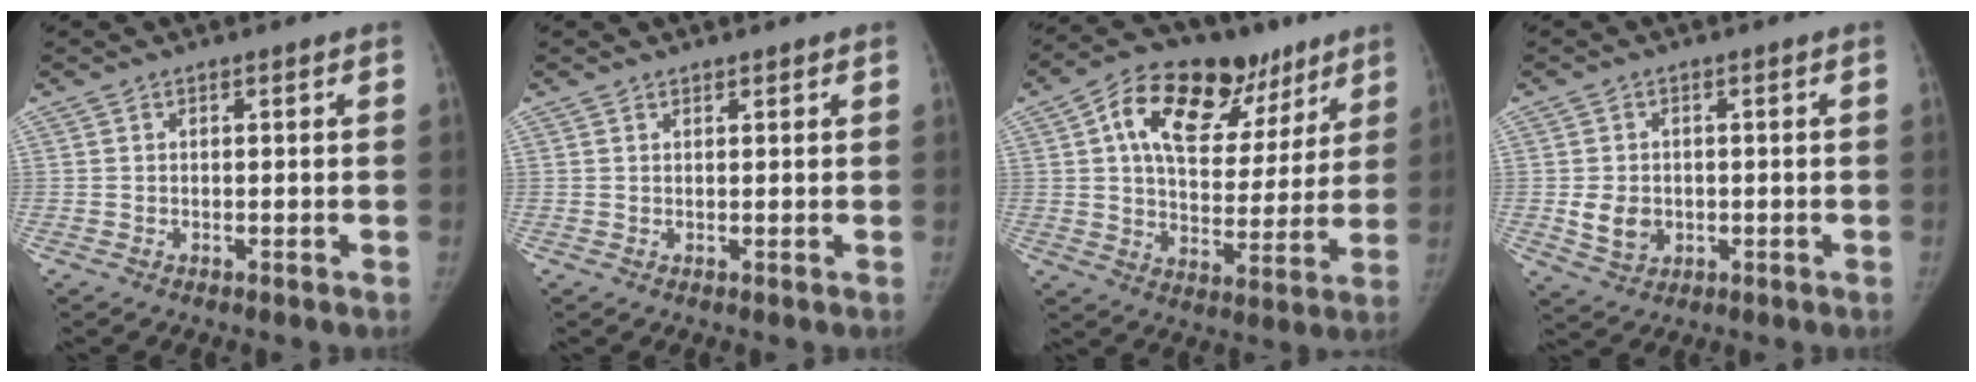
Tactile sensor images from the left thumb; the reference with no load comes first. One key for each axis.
{"total": 0.6, "fx": 0.5, "fy": 0.1, "fz": 0.1, "tx": -0.004, "ty": -0.004, "tz": 0.009}
{"total": 22.1, "fx": 11.1, "fy": 12.9, "fz": 14.0, "tx": -0.174, "ty": 0.002, "tz": 0.175}
{"total": 5.2, "fx": -0.6, "fy": 4.3, "fz": 2.9, "tx": -0.033, "ty": 0.000, "tz": 0.001}